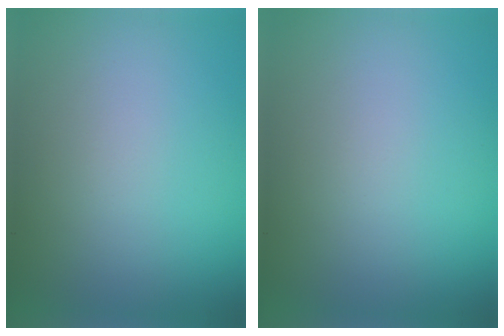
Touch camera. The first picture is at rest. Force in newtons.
{"total": 0.0}